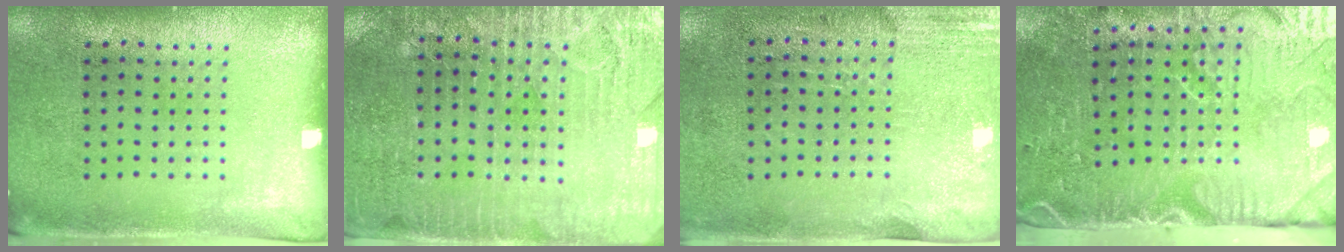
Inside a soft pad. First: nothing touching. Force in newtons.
{"total": 3.3, "press": 3.0, "slide": 1.3}
{"total": 2.8, "press": 2.4, "slide": 1.4}
{"total": 5.3, "press": 4.4, "slide": 2.9}